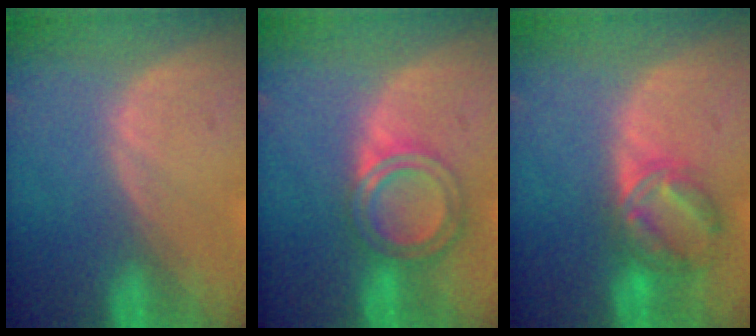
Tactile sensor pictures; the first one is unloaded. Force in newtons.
{"total": 5.9, "press": 5.4, "slide": 2.5}
{"total": 6.3, "press": 6.1, "slide": 1.6}